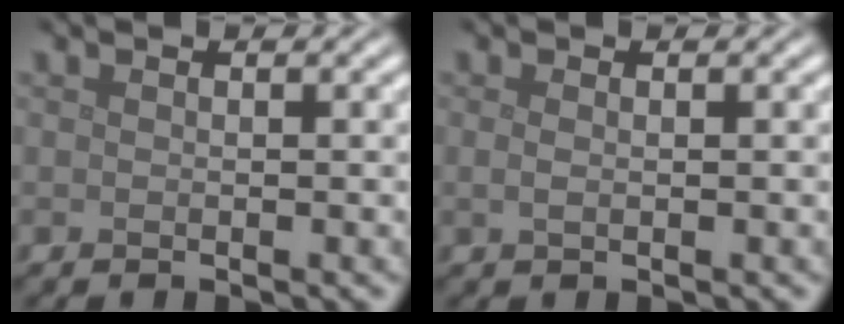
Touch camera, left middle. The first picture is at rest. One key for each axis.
{"total": 0.7, "fx": 0.0, "fy": 0.4, "fz": 0.6, "tx": -0.018, "ty": -0.002, "tz": 0.000}